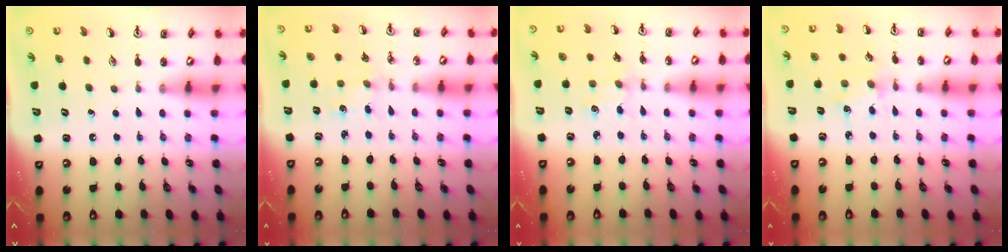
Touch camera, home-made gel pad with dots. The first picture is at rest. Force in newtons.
{"total": 0.5, "press": 0.5, "slide": 0.1}
{"total": 2.1, "press": 2.1, "slide": 0.4}
{"total": 2.2, "press": 2.2, "slide": 0.2}